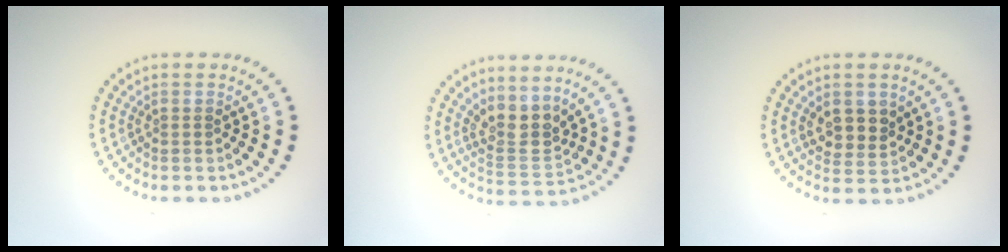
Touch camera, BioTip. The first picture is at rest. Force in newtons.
{"total": 3.2, "press": 2.6, "slide": 1.8}
{"total": 2.7, "press": 2.6, "slide": 1.0}